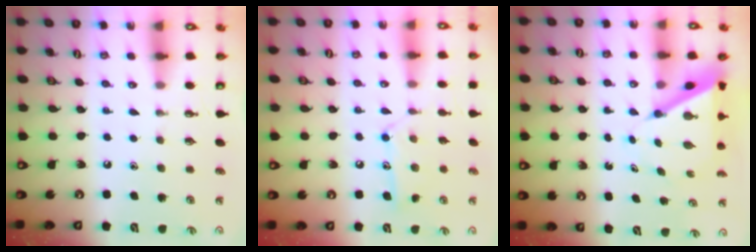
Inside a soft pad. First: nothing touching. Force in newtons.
{"total": 10.9, "press": 10.8, "slide": 0.6}
{"total": 7.0, "press": 7.0, "slide": 0.6}